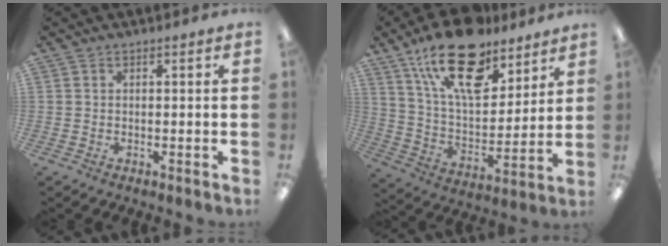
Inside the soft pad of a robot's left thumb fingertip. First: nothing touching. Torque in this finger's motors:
{"motor_torque": [0.62, 0.51, 1.70, -1.08, 0.44]}